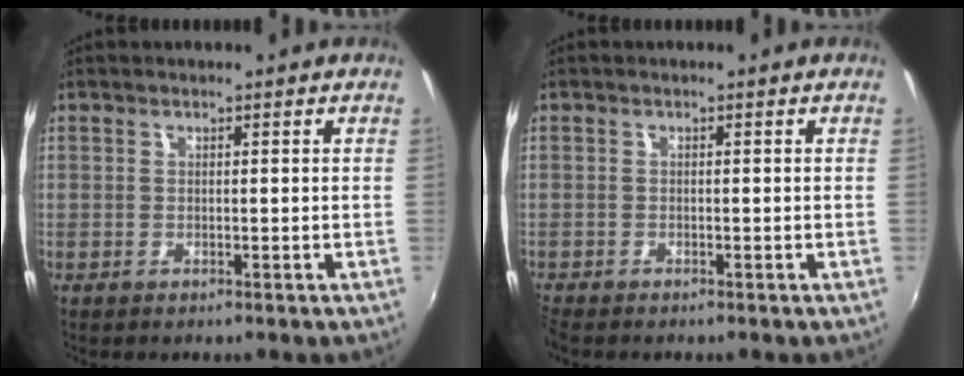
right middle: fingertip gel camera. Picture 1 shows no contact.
{"total": 1.6, "force": [-1.6, 0.3, 0.3], "torque": [-0.011, -0.011, -0.034]}